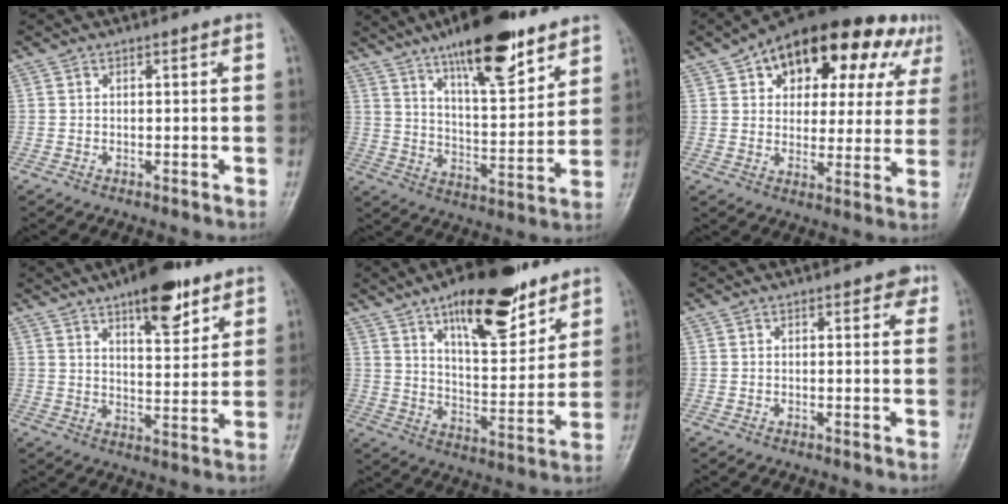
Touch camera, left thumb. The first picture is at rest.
{"total": 18.5, "force": [12.1, 5.7, 12.7], "torque": [-0.168, -0.061, 0.199]}
{"total": 22.5, "force": [11.1, 12.4, 15.1], "torque": [-0.166, 0.012, 0.156]}
{"total": 12.2, "force": [7.6, 4.6, 8.3], "torque": [-0.094, -0.041, 0.114]}
{"total": 18.7, "force": [11.8, 6.9, 12.7], "torque": [-0.152, -0.062, 0.191]}
{"total": 1.9, "force": [1.1, 1.1, 1.1], "torque": [0.003, -0.002, 0.008]}